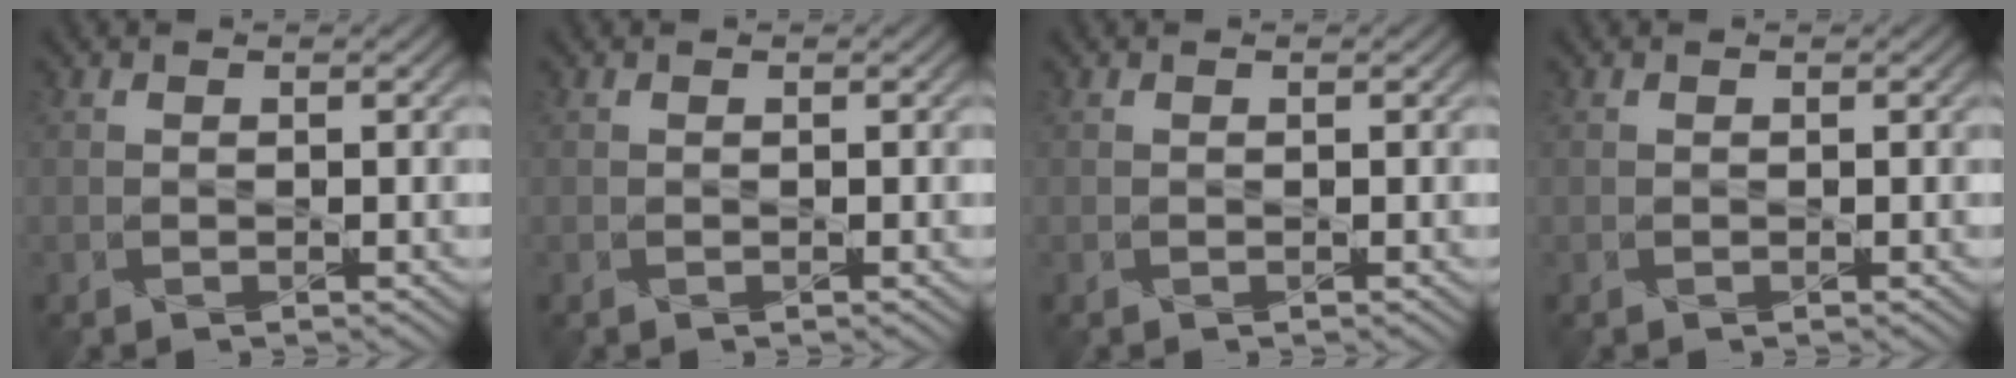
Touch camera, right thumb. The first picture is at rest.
{"total": 0.0}
{"total": 0.0}
{"total": 0.0}